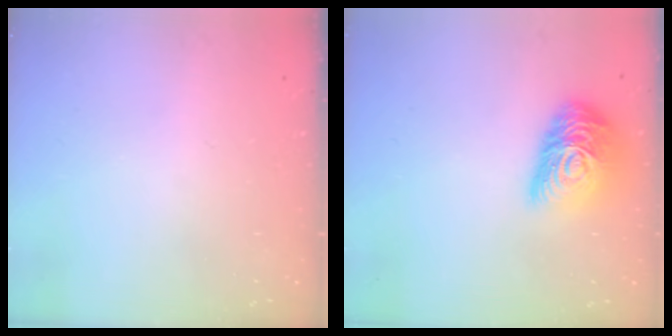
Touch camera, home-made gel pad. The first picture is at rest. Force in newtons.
{"total": 16.3, "press": 16.3, "slide": 0.9}